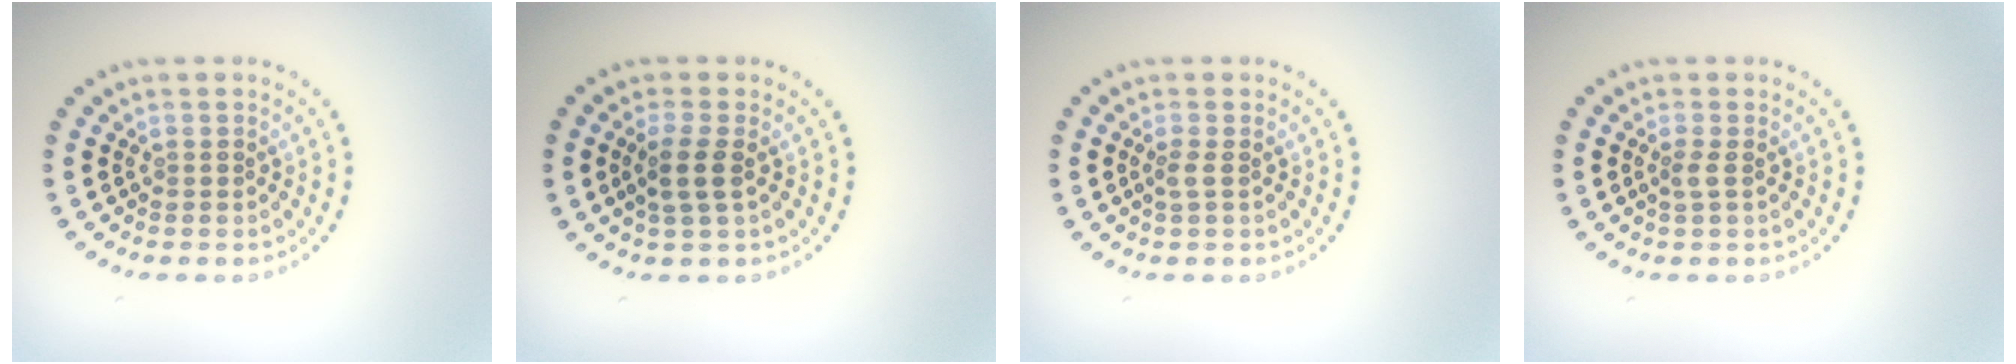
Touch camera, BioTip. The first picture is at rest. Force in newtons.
{"total": 2.3, "press": 2.1, "slide": 0.9}
{"total": 0.9, "press": 0.7, "slide": 0.6}
{"total": 0.9, "press": 0.6, "slide": 0.7}